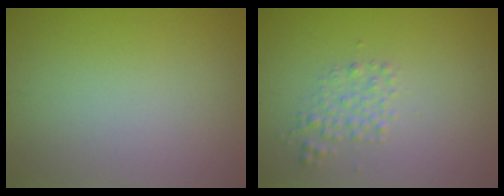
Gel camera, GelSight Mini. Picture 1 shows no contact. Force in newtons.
{"total": 1.7, "press": 1.7, "slide": 0.1}